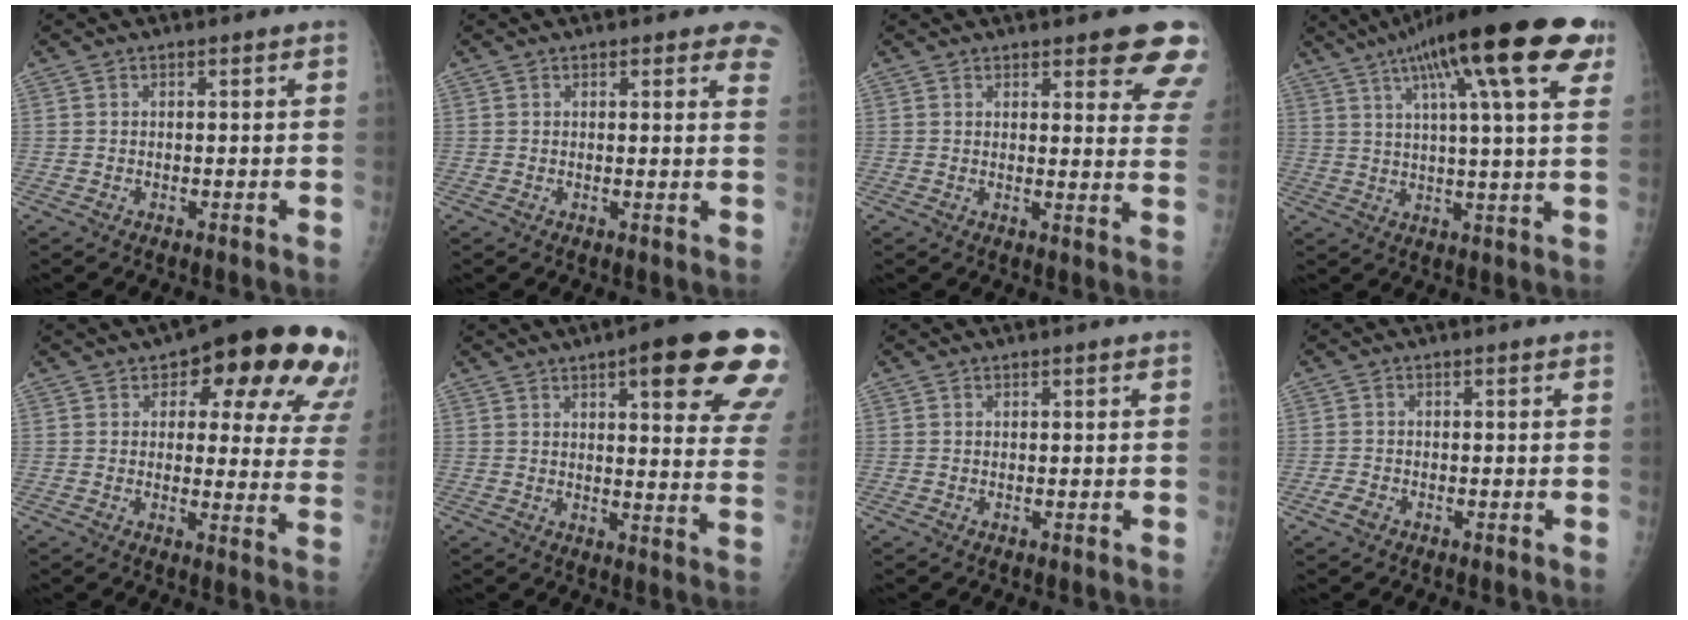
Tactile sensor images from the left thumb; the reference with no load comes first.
{"total": 5.3, "force": [4.0, 2.0, 2.9], "torque": [0.000, -0.012, 0.027]}
{"total": 11.0, "force": [8.0, 3.2, 6.8], "torque": [-0.034, -0.042, 0.077]}
{"total": 22.6, "force": [11.5, 4.6, 18.9], "torque": [-0.284, 0.001, 0.163]}
{"total": 21.8, "force": [11.2, 8.9, 16.4], "torque": [-0.159, -0.022, 0.128]}
{"total": 21.1, "force": [11.1, 4.8, 17.4], "torque": [-0.188, -0.033, 0.130]}
{"total": 0.0}
{"total": 1.8, "force": [-1.2, 1.0, 0.8], "torque": [-0.017, 0.002, -0.022]}